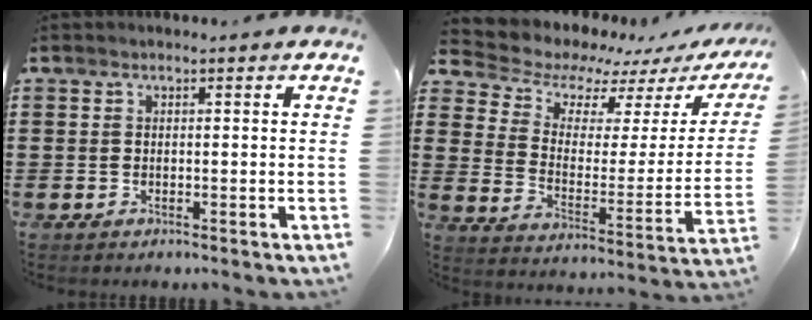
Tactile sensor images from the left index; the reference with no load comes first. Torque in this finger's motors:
{"motor_torque": [2.14, 0.00, 0.05, -0.04]}